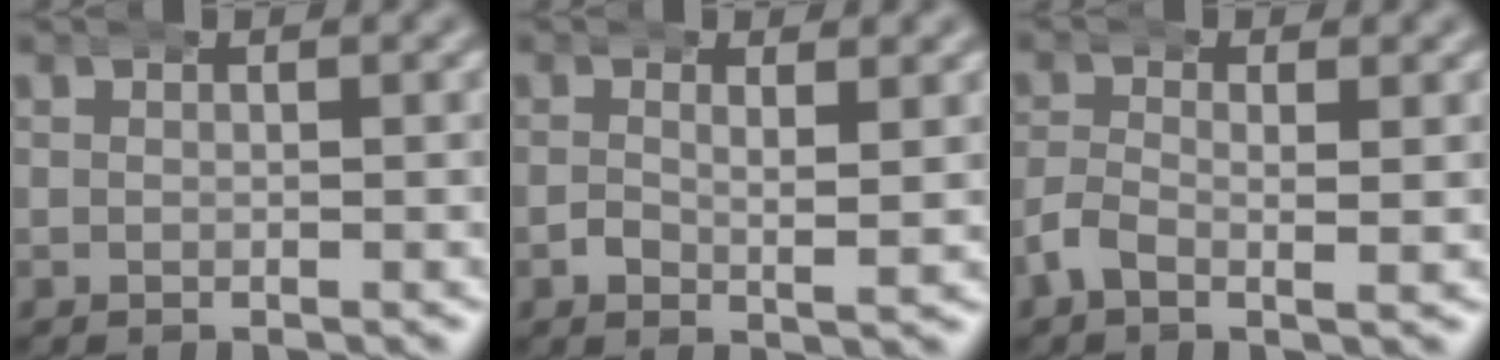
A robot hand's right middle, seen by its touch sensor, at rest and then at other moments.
{"total": 1.4, "force": [0.3, 0.2, 1.3], "torque": [-0.029, -0.013, 0.007]}
{"total": 1.8, "force": [-0.6, 0.7, 1.6], "torque": [-0.039, -0.009, -0.014]}